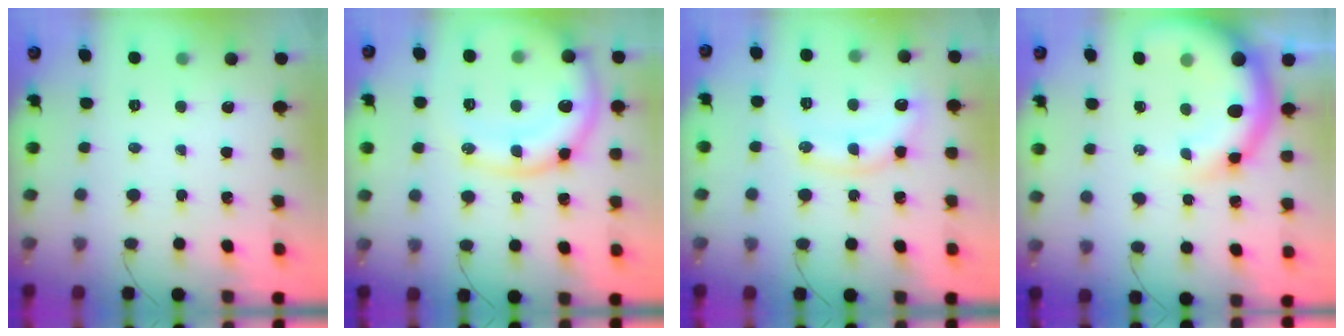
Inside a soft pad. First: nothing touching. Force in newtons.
{"total": 17.0, "press": 16.9, "slide": 2.4}
{"total": 11.0, "press": 10.9, "slide": 0.7}
{"total": 10.0, "press": 9.5, "slide": 3.0}